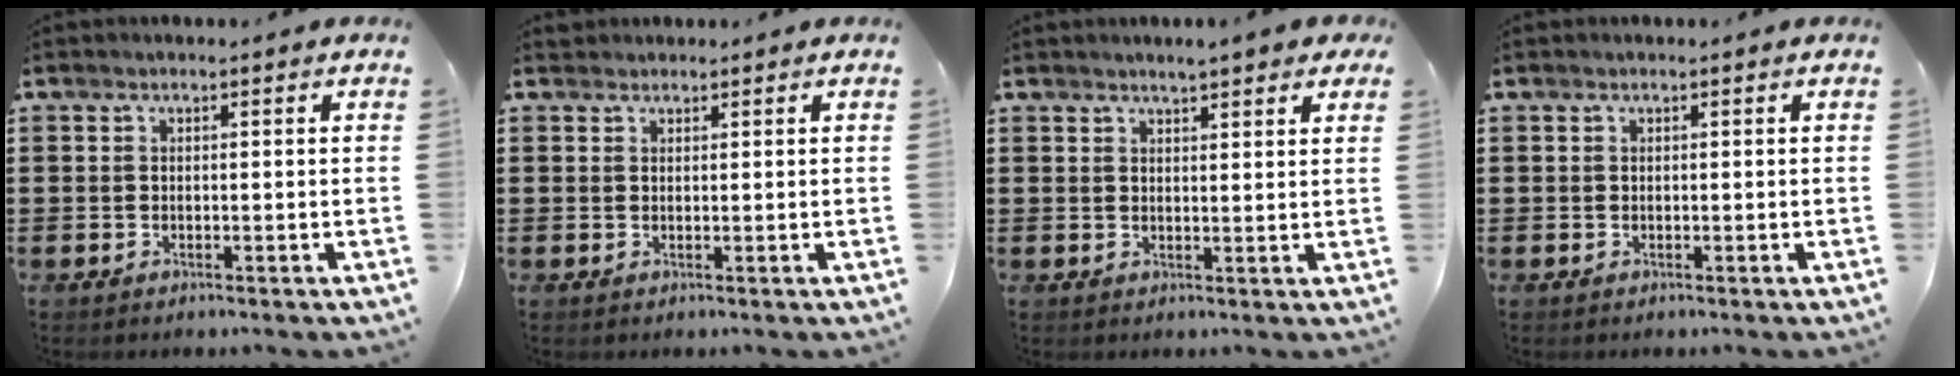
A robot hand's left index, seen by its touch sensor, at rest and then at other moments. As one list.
[{"total": 1.0, "force": [0.9, 0.4, 0.0], "torque": [-0.002, 0.001, 0.019]}, {"total": 2.6, "force": [2.3, 0.1, 1.2], "torque": [-0.029, 0.002, 0.043]}, {"total": 0.0}]